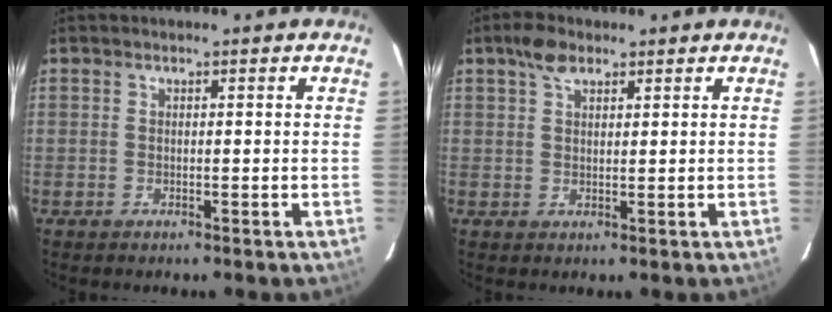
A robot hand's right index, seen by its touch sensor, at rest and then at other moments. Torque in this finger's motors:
{"motor_torque": [0.07, 0.00, 0.05, 0.02]}